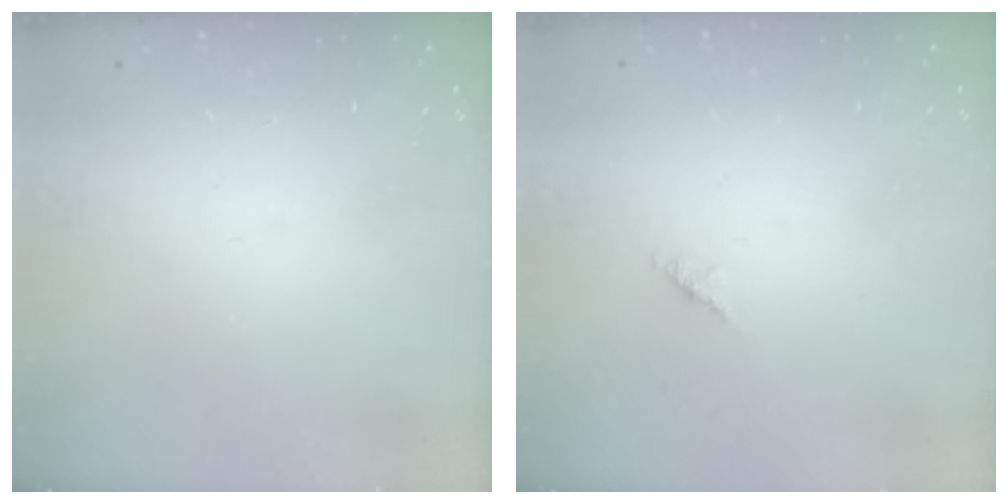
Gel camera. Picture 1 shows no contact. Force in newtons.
{"total": 1.4, "press": 1.3, "slide": 0.4}